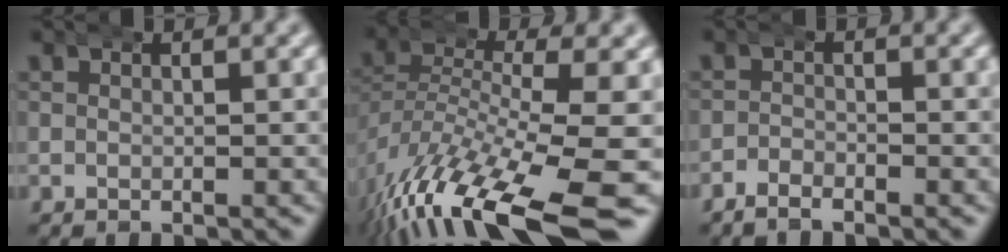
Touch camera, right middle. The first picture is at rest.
{"total": 10.7, "force": [-6.5, 3.4, 7.8], "torque": [-0.158, -0.034, -0.085]}
{"total": 1.6, "force": [-1.5, 0.4, 0.1], "torque": [-0.004, 0.000, -0.033]}